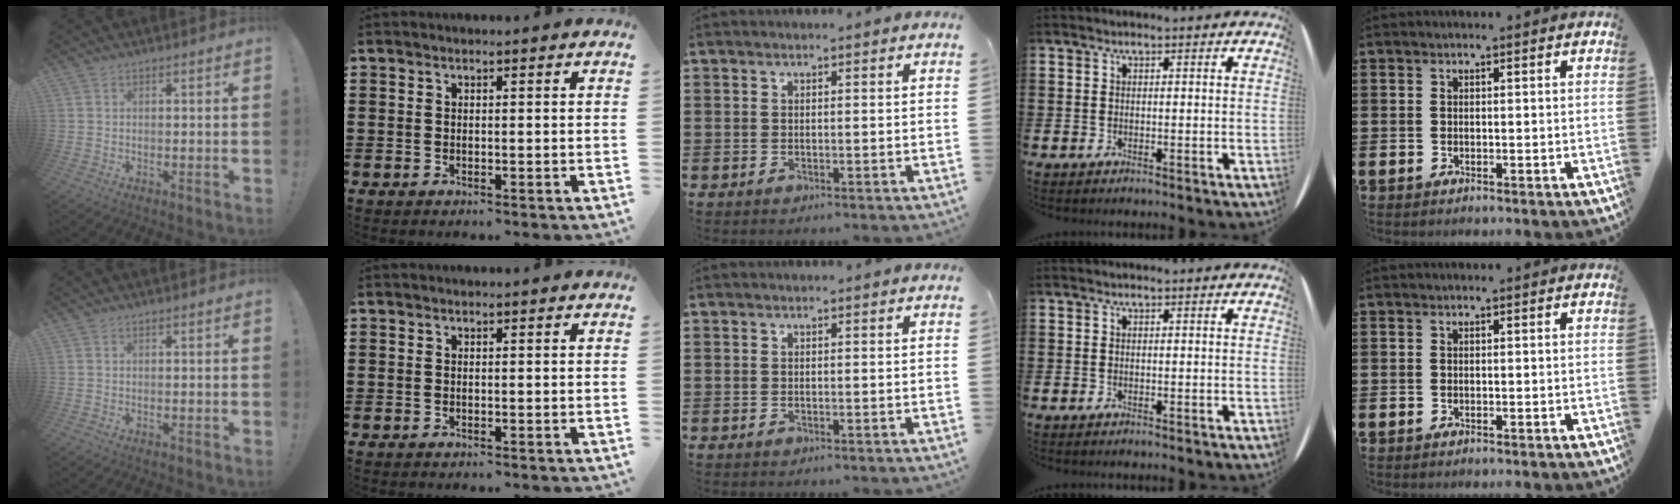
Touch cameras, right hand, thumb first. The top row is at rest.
{}